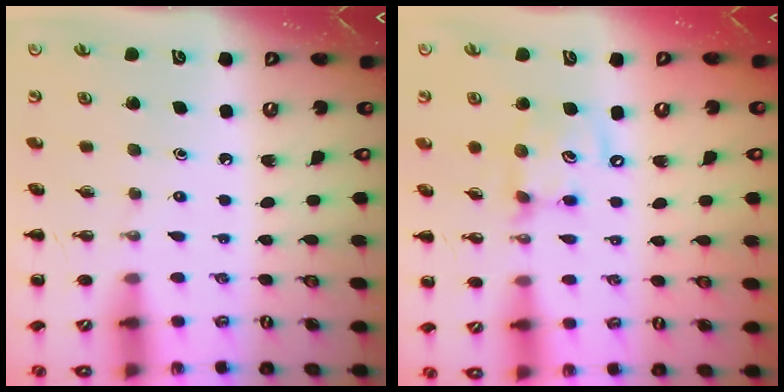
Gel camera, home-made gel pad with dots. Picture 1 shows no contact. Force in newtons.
{"total": 11.4, "press": 11.2, "slide": 2.2}